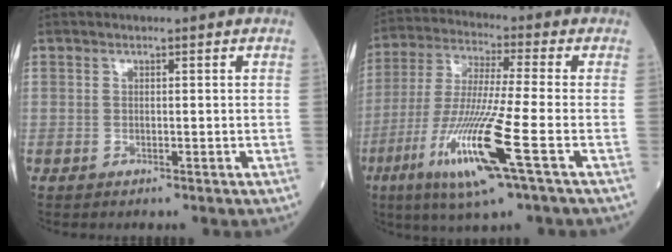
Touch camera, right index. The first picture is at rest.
{"total": 14.9, "force": [-5.8, -0.1, 13.7], "torque": [-0.286, -0.027, -0.112]}